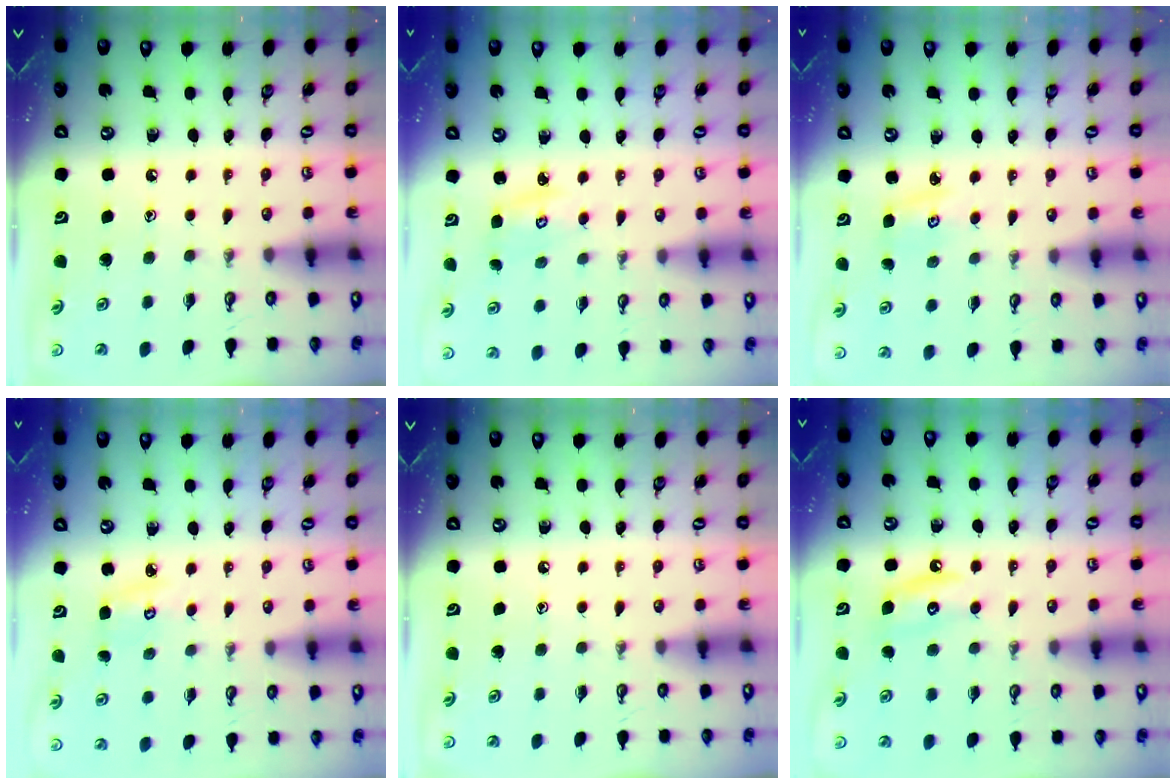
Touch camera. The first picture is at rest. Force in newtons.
{"total": 4.0, "press": 4.0, "slide": 0.4}
{"total": 3.0, "press": 3.0, "slide": 0.4}
{"total": 4.3, "press": 4.3, "slide": 0.5}
{"total": 0.0}
{"total": 4.4, "press": 4.4, "slide": 0.4}